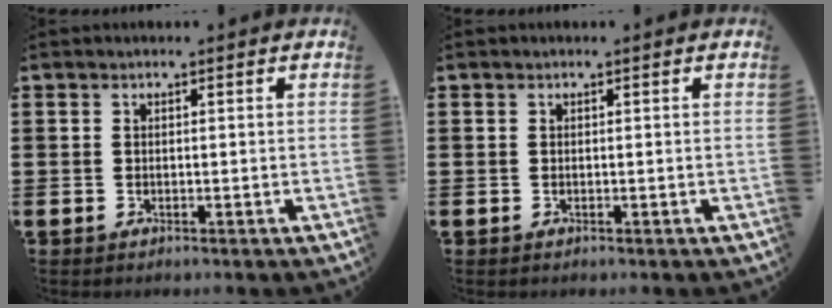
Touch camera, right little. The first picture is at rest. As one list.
[{"total": 0.0}]